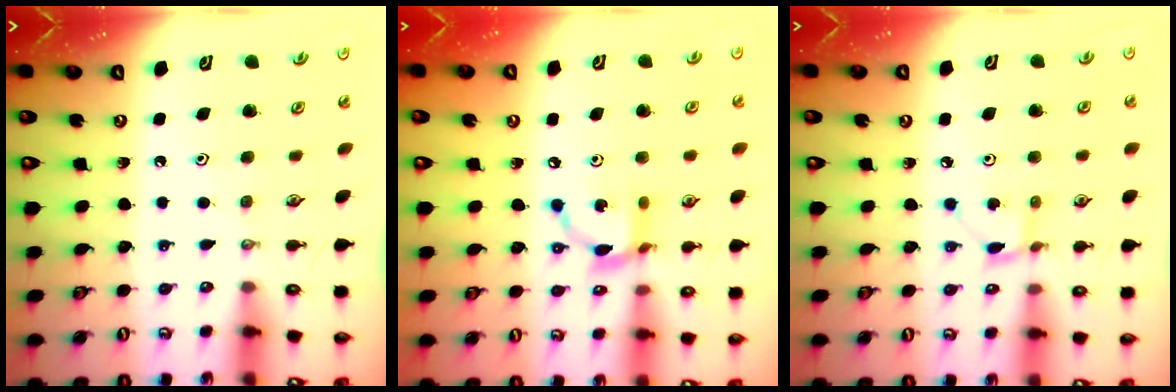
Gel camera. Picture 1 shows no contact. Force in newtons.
{"total": 9.9, "press": 9.8, "slide": 0.6}
{"total": 2.1, "press": 2.0, "slide": 0.2}